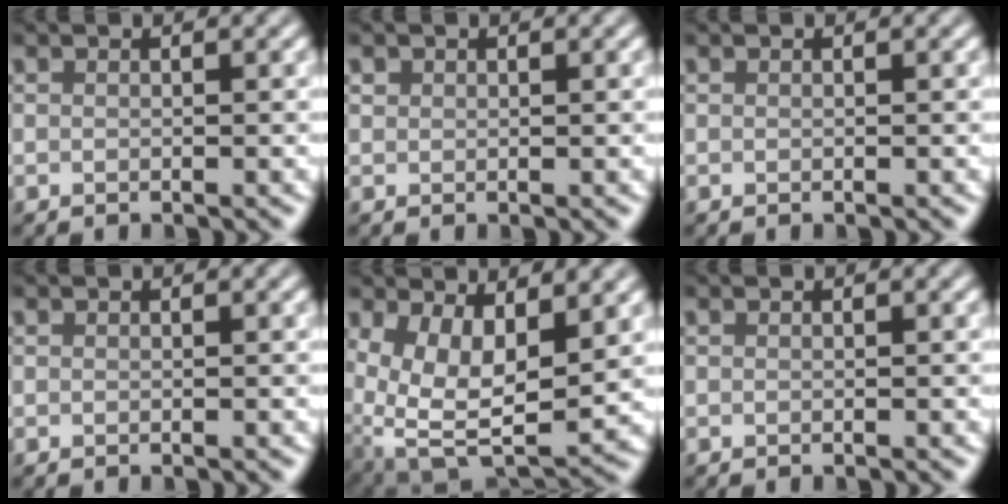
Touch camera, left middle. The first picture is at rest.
{"total": 0.5, "force": [0.3, 0.4, 0.0], "torque": [0.002, -0.001, 0.007]}
{"total": 0.0}
{"total": 0.0}
{"total": 10.8, "force": [1.5, 5.9, 8.9], "torque": [-0.164, -0.025, 0.045]}
{"total": 0.0}